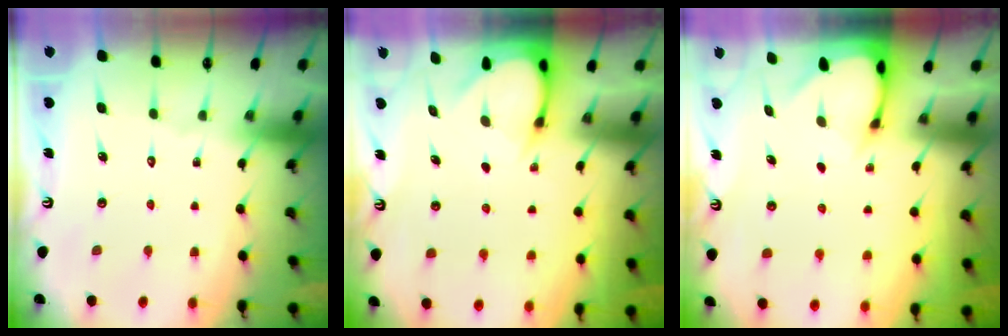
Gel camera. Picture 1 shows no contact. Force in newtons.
{"total": 3.6, "press": 3.6, "slide": 0.3}
{"total": 2.4, "press": 2.4, "slide": 0.1}